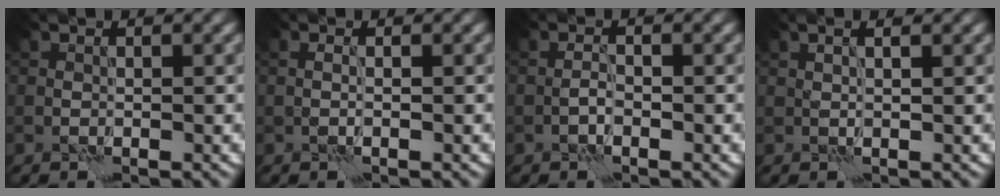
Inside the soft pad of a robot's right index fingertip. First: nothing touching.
{"total": 0.9, "force": [-0.1, 0.3, 0.8], "torque": [-0.016, -0.003, -0.002]}
{"total": 1.1, "force": [-0.6, 0.4, 0.9], "torque": [-0.018, 0.004, -0.013]}
{"total": 2.8, "force": [1.6, 1.1, 2.1], "torque": [-0.016, 0.017, -0.003]}